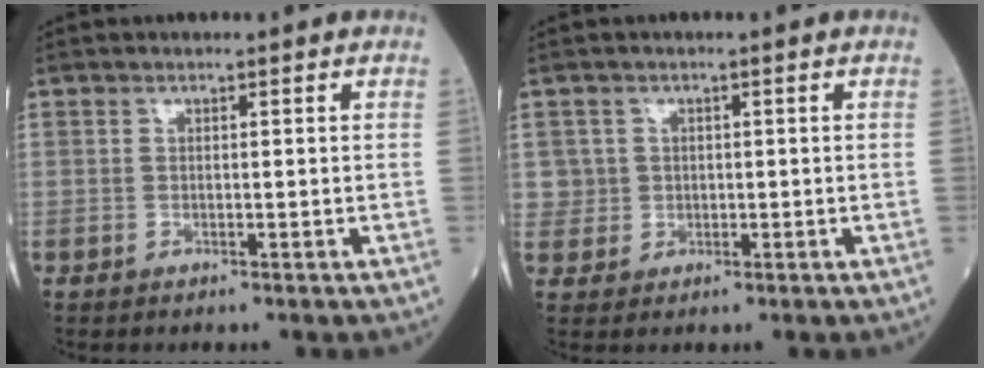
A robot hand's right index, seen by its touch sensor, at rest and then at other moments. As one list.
[{"total": 2.6, "force": [0.6, 2.6, -0.3], "torque": [0.020, 0.003, 0.008]}]